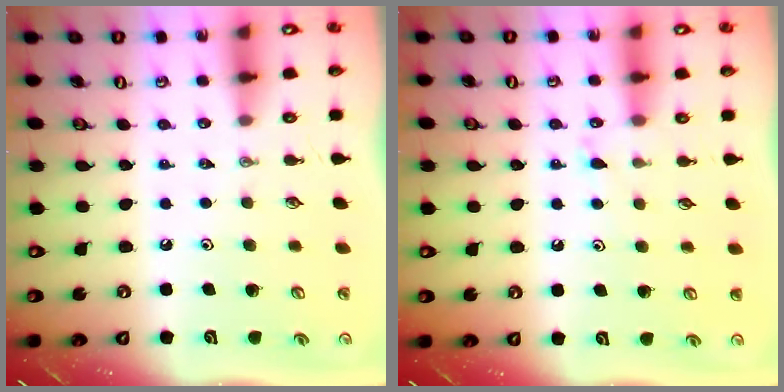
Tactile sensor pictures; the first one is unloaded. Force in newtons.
{"total": 5.6, "press": 5.6, "slide": 0.6}